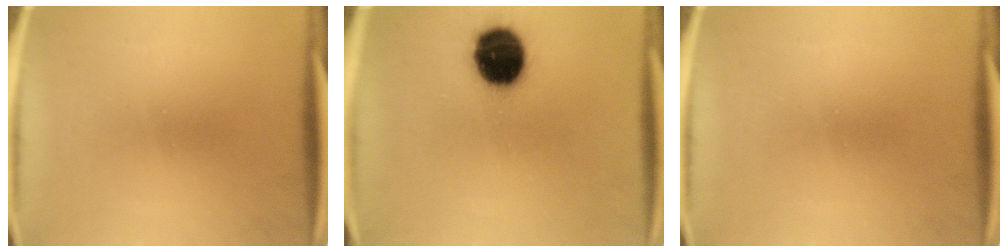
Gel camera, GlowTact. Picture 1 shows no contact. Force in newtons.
{"total": 15.4}
{"total": 0.0}